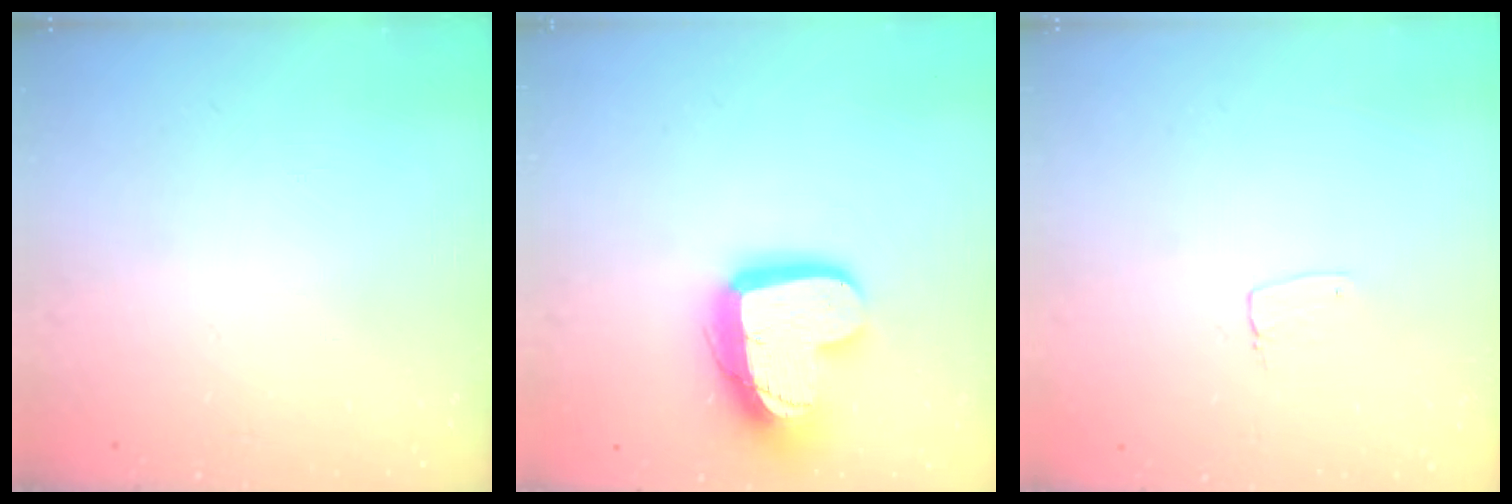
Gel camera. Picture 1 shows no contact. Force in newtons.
{"total": 16.7, "press": 16.6, "slide": 1.5}
{"total": 3.8, "press": 3.8, "slide": 0.2}